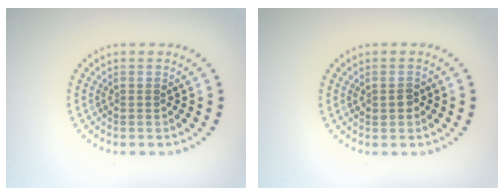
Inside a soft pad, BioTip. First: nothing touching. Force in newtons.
{"total": 1.2, "press": 1.2, "slide": 0.1}